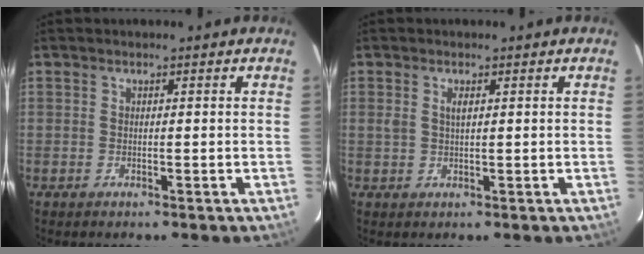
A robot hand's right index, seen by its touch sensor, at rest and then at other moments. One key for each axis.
{"total": 1.9, "fx": 0.7, "fy": 0.8, "fz": 1.5, "tx": -0.030, "ty": 0.001, "tz": 0.013}